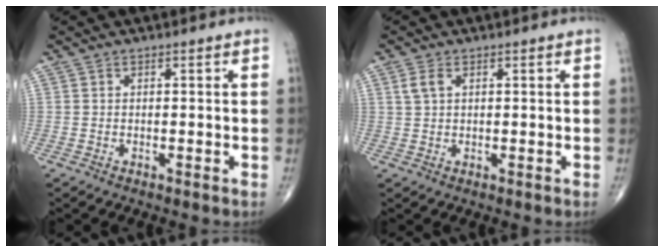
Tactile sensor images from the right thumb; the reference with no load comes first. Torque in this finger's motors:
{"motor_torque": [-0.50, 0.02, -0.12, 0.16, 0.10]}